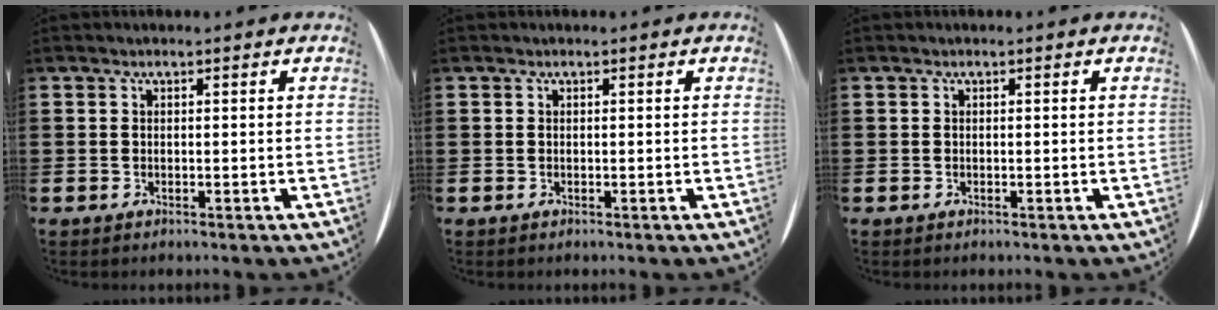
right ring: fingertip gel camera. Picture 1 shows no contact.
{"total": 0.0}
{"total": 0.0}